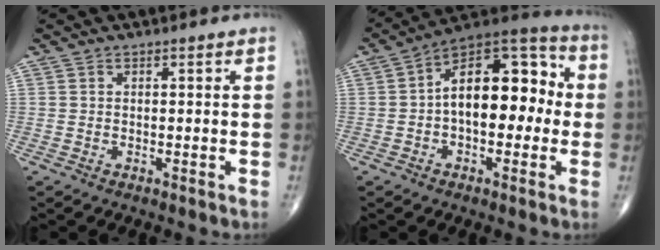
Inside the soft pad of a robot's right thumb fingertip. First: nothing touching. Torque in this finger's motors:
{"motor_torque": [0.44, 1.23, 0.45, -0.15, 0.10]}